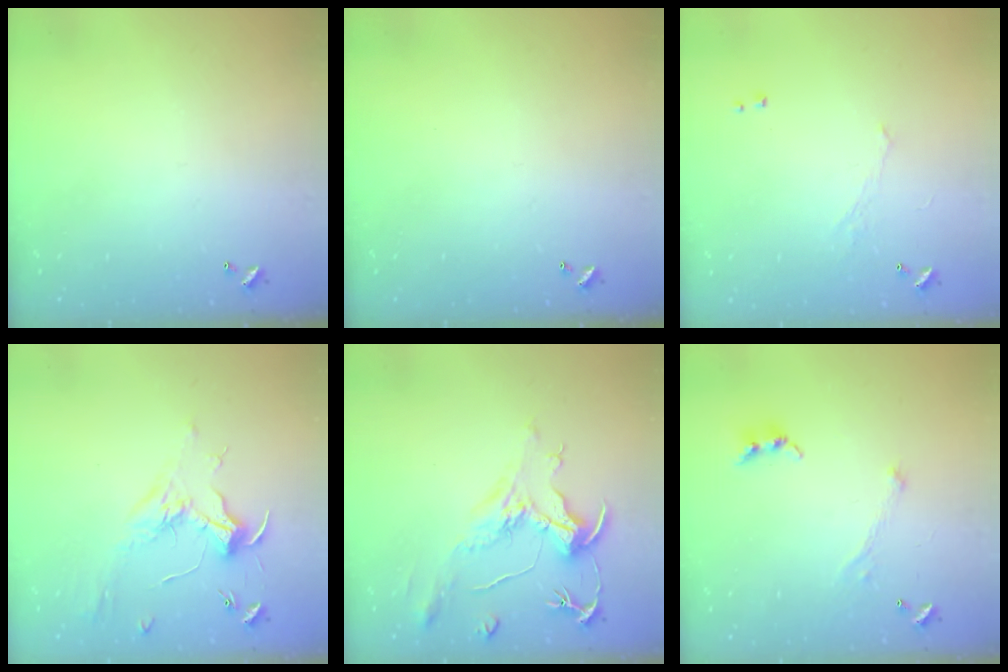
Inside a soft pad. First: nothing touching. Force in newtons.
{"total": 0.0}
{"total": 0.9, "press": 0.7, "slide": 0.5}
{"total": 1.8, "press": 1.7, "slide": 0.7}
{"total": 2.0, "press": 1.5, "slide": 1.3}
{"total": 0.8, "press": 0.7, "slide": 0.4}